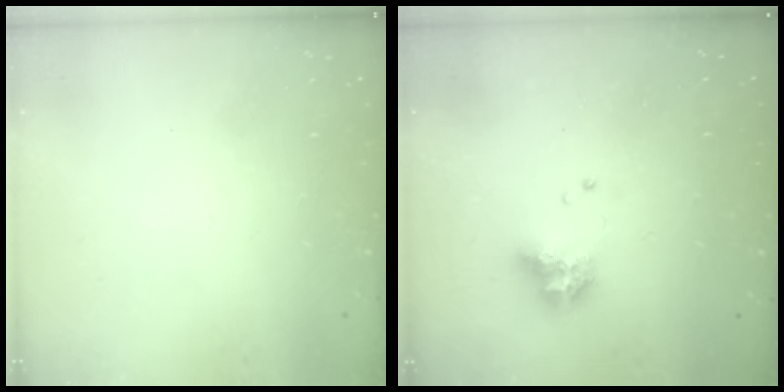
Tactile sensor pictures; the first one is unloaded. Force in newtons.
{"total": 8.2, "press": 8.1, "slide": 1.2}